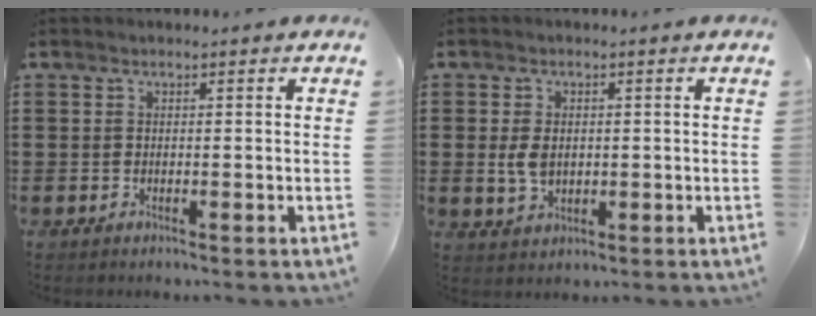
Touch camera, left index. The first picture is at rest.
{"total": 3.7, "force": [0.1, 2.5, 2.7], "torque": [-0.070, 0.003, -0.003]}